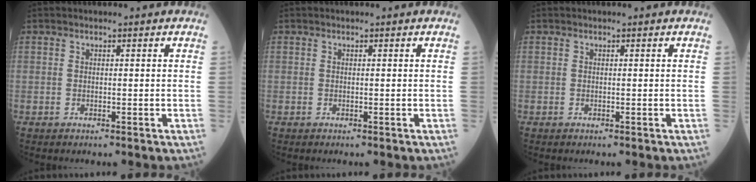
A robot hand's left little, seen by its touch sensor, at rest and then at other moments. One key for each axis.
{"total": 0.0}
{"total": 0.0}